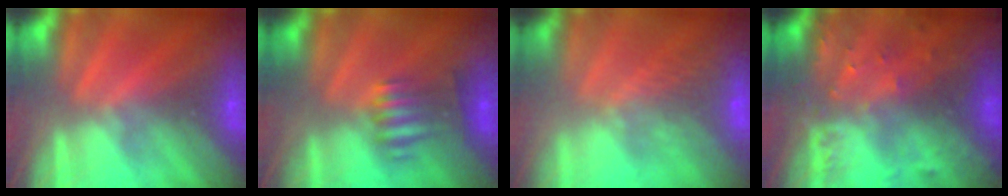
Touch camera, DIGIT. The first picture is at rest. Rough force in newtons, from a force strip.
{"total": 3.6}
{"total": 6.8}
{"total": 6.2}